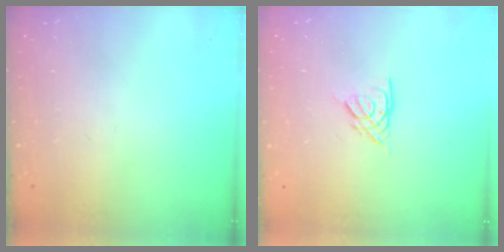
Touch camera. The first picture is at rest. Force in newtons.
{"total": 2.6, "press": 2.6, "slide": 0.6}